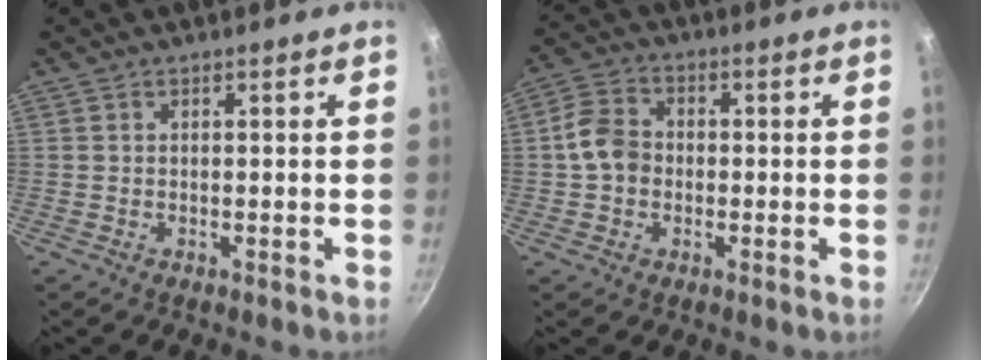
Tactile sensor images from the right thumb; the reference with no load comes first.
{"total": 6.9, "force": [-0.6, 5.6, 4.1], "torque": [-0.057, 0.019, -0.024]}